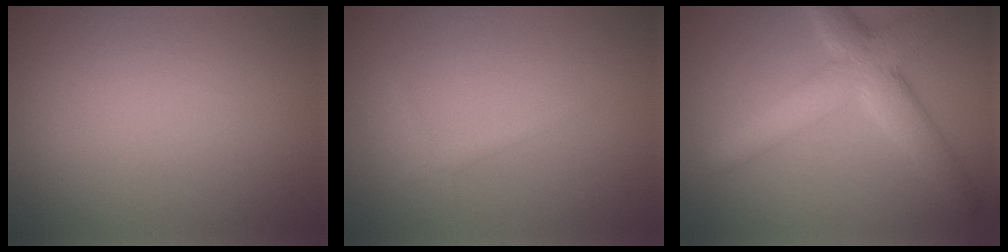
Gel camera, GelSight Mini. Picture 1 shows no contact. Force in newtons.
{"total": 0.9, "press": 0.9, "slide": 0.1}
{"total": 6.1, "press": 6.1, "slide": 0.4}